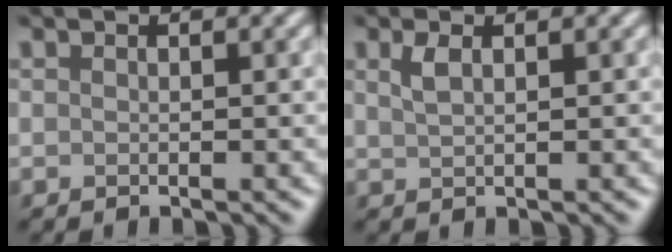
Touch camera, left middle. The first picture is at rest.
{"total": 1.5, "force": [0.8, 0.5, 1.1], "torque": [-0.025, 0.003, 0.018]}